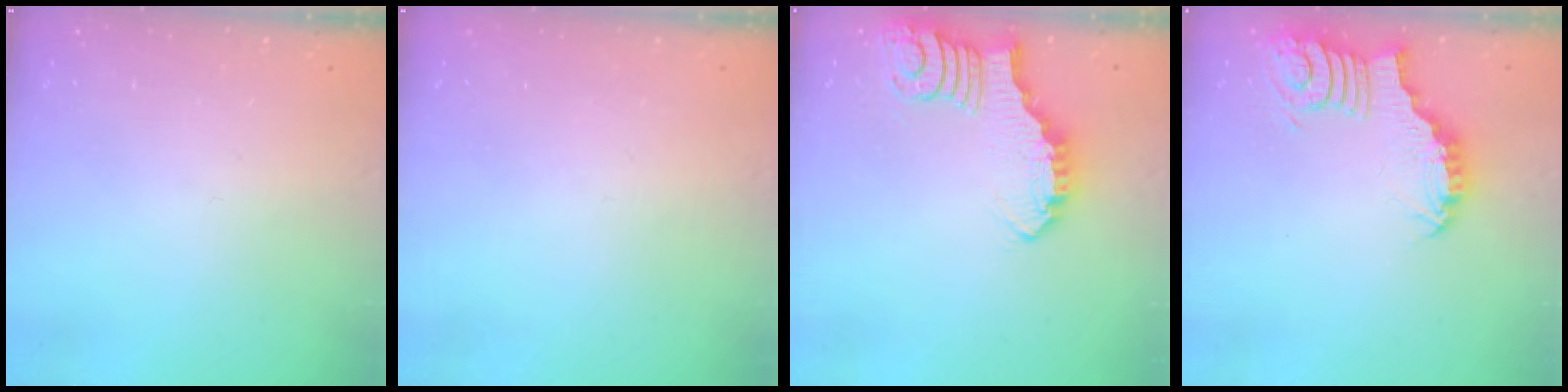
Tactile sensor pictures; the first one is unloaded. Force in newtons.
{"total": 0.0}
{"total": 2.4, "press": 2.4, "slide": 0.3}
{"total": 3.7, "press": 3.6, "slide": 0.7}